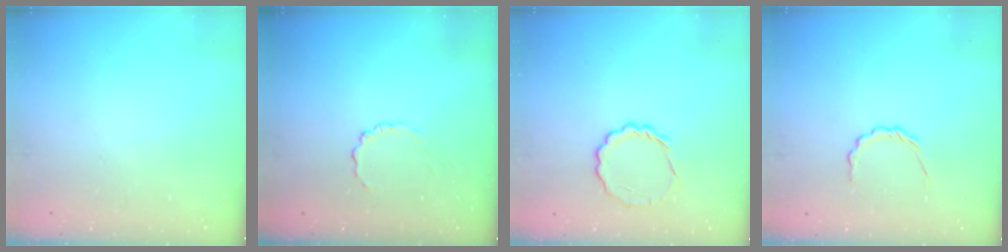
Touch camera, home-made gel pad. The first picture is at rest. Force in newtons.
{"total": 3.0, "press": 2.8, "slide": 1.0}
{"total": 4.7, "press": 4.4, "slide": 1.6}
{"total": 2.6, "press": 2.4, "slide": 1.0}